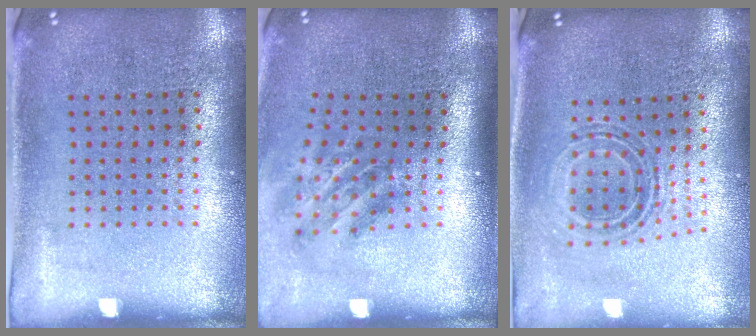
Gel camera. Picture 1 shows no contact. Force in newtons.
{"total": 1.9, "press": 1.2, "slide": 1.5}
{"total": 0.7, "press": 0.7, "slide": 0.3}